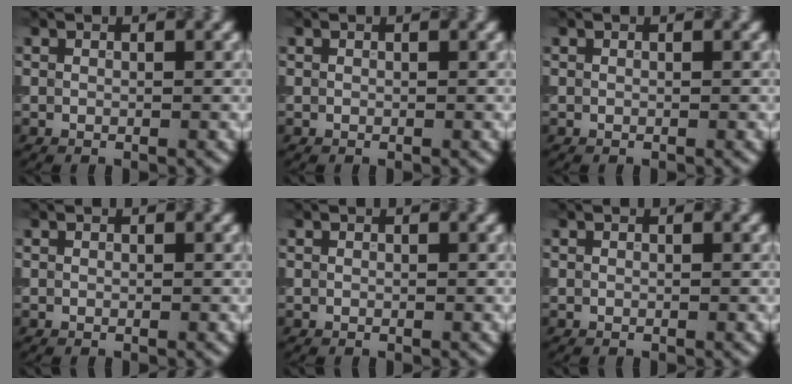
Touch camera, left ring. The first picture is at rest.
{"total": 0.0}
{"total": 0.0}
{"total": 0.0}
{"total": 0.0}
{"total": 0.0}